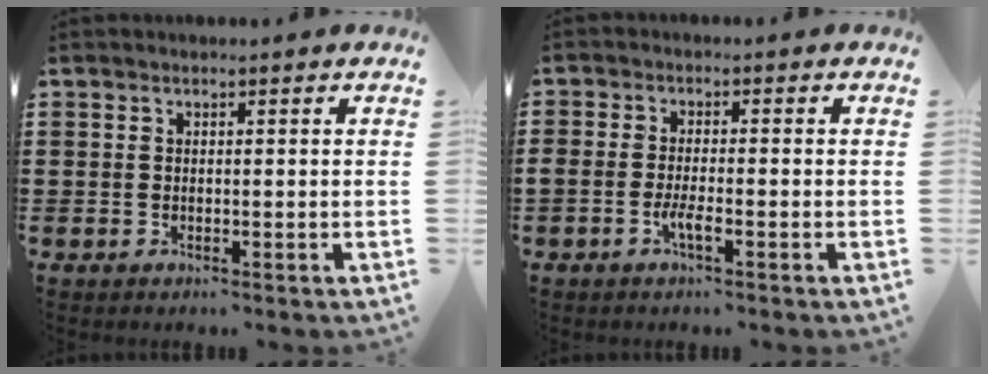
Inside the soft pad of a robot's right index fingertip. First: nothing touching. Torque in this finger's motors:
{"motor_torque": [1.21, 0.07, 0.45, 0.10]}